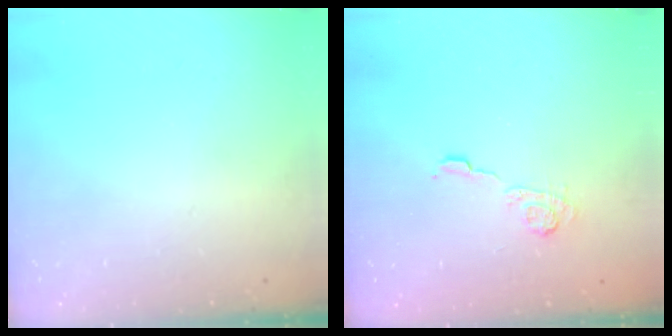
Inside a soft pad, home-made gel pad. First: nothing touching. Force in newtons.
{"total": 5.2, "press": 5.2, "slide": 0.4}